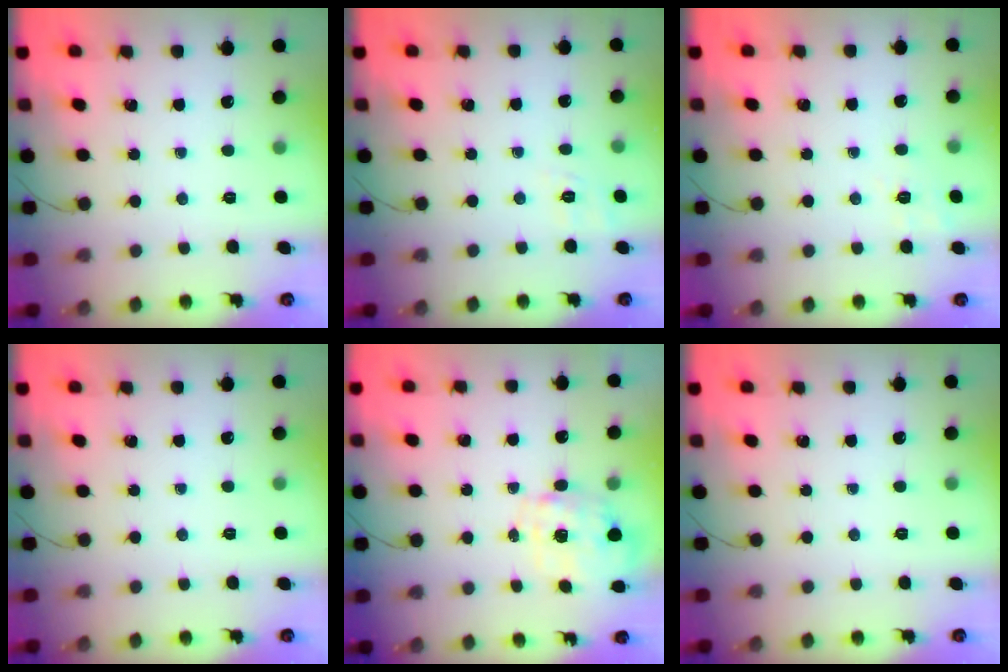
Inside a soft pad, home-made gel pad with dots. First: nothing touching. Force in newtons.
{"total": 2.1, "press": 0.5, "slide": 2.0}
{"total": 1.7, "press": 0.1, "slide": 1.7}
{"total": 0.0}
{"total": 2.8, "press": 2.7, "slide": 0.9}
{"total": 0.0}